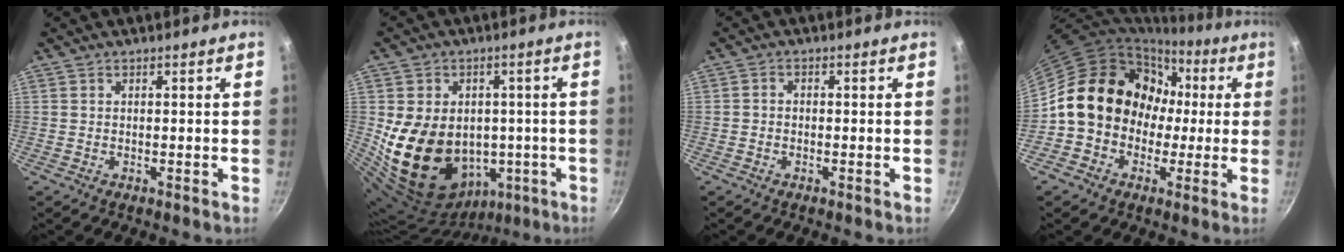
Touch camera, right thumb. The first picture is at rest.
{"total": 17.9, "force": [-1.8, 14.2, 10.8], "torque": [-0.166, 0.017, -0.004]}
{"total": 1.2, "force": [-0.6, 0.8, 0.6], "torque": [-0.012, 0.006, -0.013]}
{"total": 15.3, "force": [-0.1, 13.3, 7.5], "torque": [-0.062, 0.047, -0.008]}